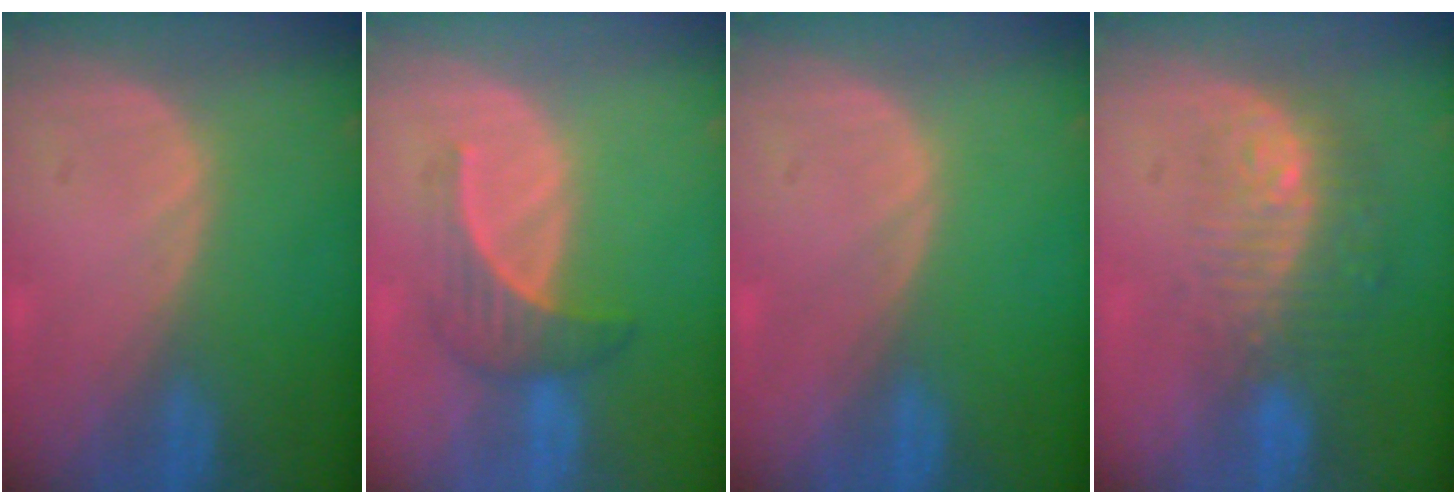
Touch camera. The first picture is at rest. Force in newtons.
{"total": 4.1, "press": 4.0, "slide": 0.8}
{"total": 0.0}
{"total": 9.9, "press": 8.2, "slide": 5.5}